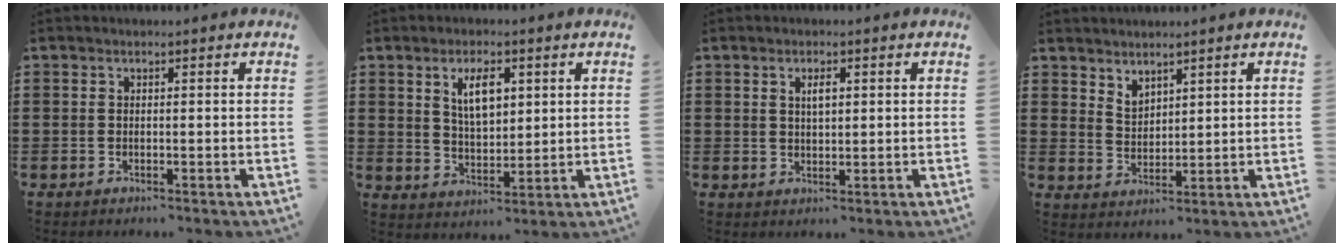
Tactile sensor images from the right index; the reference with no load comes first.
{"total": 5.8, "force": [2.2, 2.8, 4.6], "torque": [-0.084, 0.005, 0.034]}
{"total": 2.1, "force": [0.7, 0.8, 1.8], "torque": [-0.038, 0.004, 0.010]}
{"total": 2.8, "force": [2.5, 1.2, 0.2], "torque": [-0.011, 0.000, 0.049]}